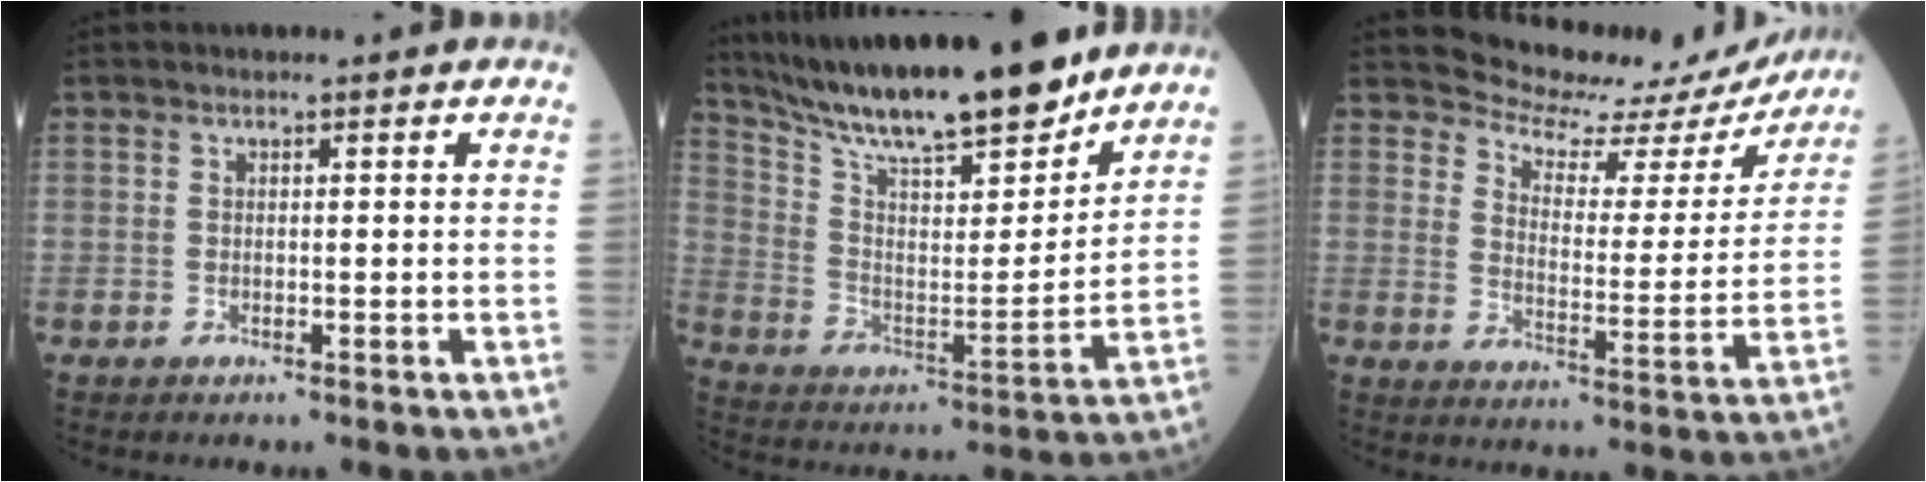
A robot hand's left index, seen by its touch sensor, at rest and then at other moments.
{"total": 20.9, "force": [18.2, 2.3, 10.1], "torque": [-0.183, -0.005, 0.304]}
{"total": 14.8, "force": [14.3, 3.8, 1.0], "torque": [-0.005, -0.041, 0.167]}